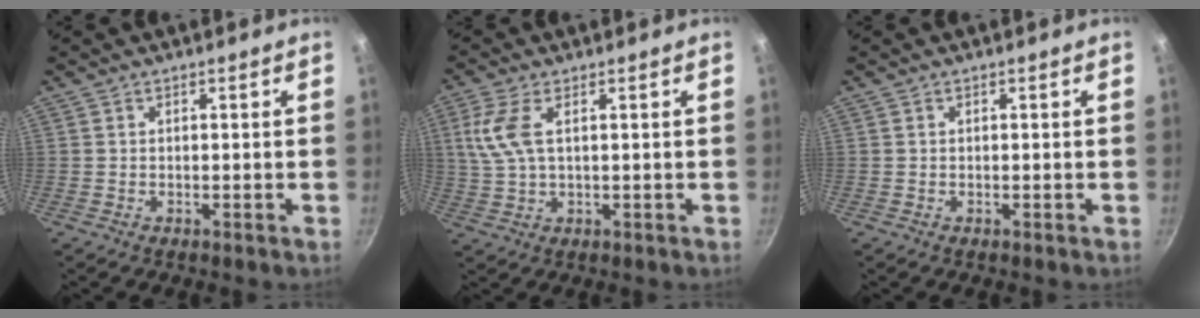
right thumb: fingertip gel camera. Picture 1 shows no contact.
{"total": 7.2, "force": [1.8, 3.4, 6.2], "torque": [-0.137, 0.006, 0.040]}
{"total": 0.0}